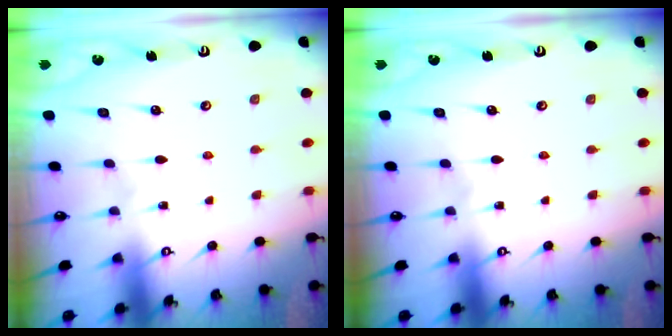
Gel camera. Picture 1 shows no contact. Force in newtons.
{"total": 0.0}